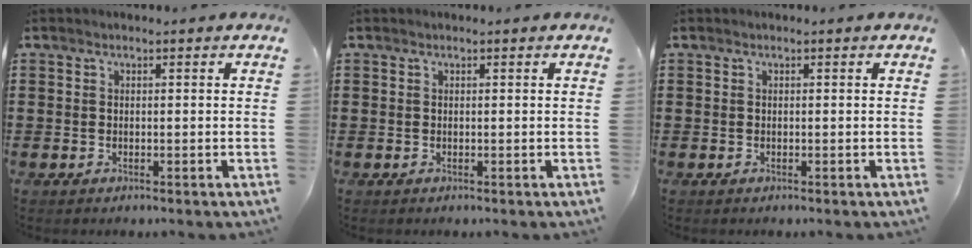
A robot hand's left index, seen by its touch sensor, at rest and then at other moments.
{"total": 0.0}
{"total": 0.0}